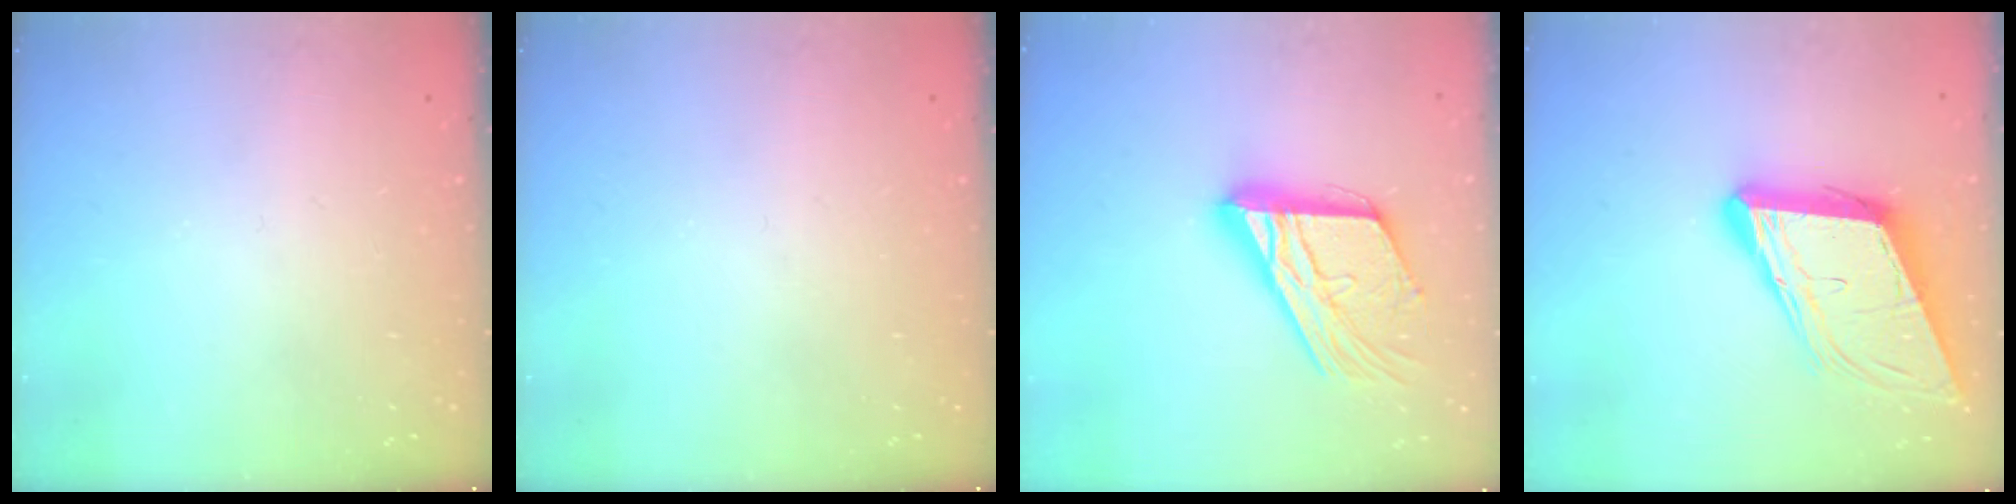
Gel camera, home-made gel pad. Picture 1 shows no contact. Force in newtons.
{"total": 0.0}
{"total": 19.3, "press": 19.2, "slide": 1.8}
{"total": 14.8, "press": 14.1, "slide": 4.2}